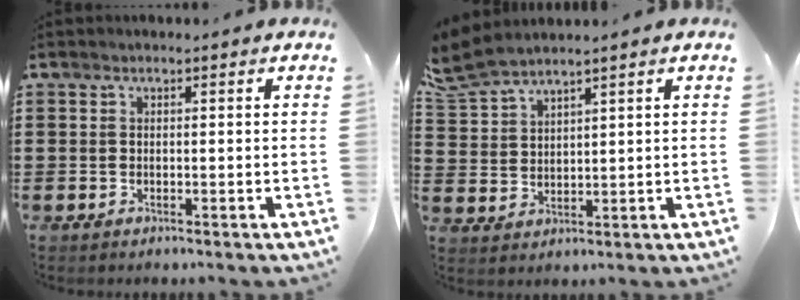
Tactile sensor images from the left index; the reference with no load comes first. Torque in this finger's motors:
{"motor_torque": [0.28, 0.53, 0.32, 0.07]}